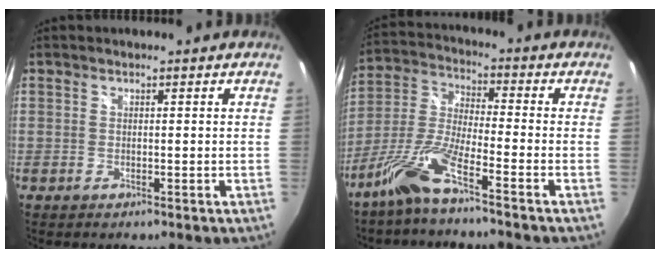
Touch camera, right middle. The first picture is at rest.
{"total": 9.3, "force": [-6.4, 0.6, 6.7], "torque": [-0.152, 0.000, -0.130]}